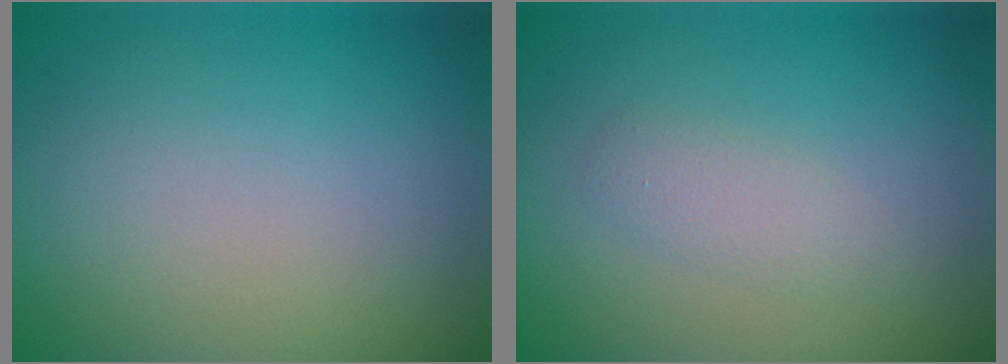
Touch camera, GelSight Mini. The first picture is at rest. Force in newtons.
{"total": 2.4, "press": 2.4, "slide": 0.2}